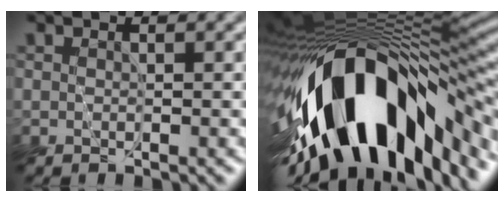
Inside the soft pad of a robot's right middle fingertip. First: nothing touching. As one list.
[{"total": 16.4, "force": [-7.1, 7.2, 12.9], "torque": [-0.210, 0.002, -0.115]}]